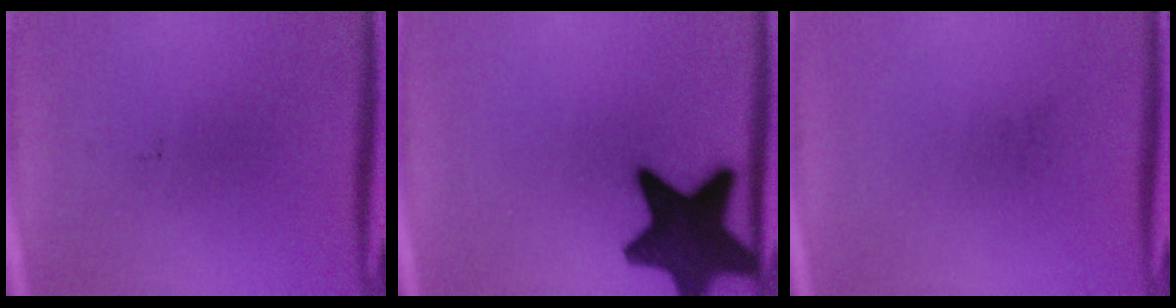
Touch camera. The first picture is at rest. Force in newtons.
{"total": 16.3}
{"total": 0.0}